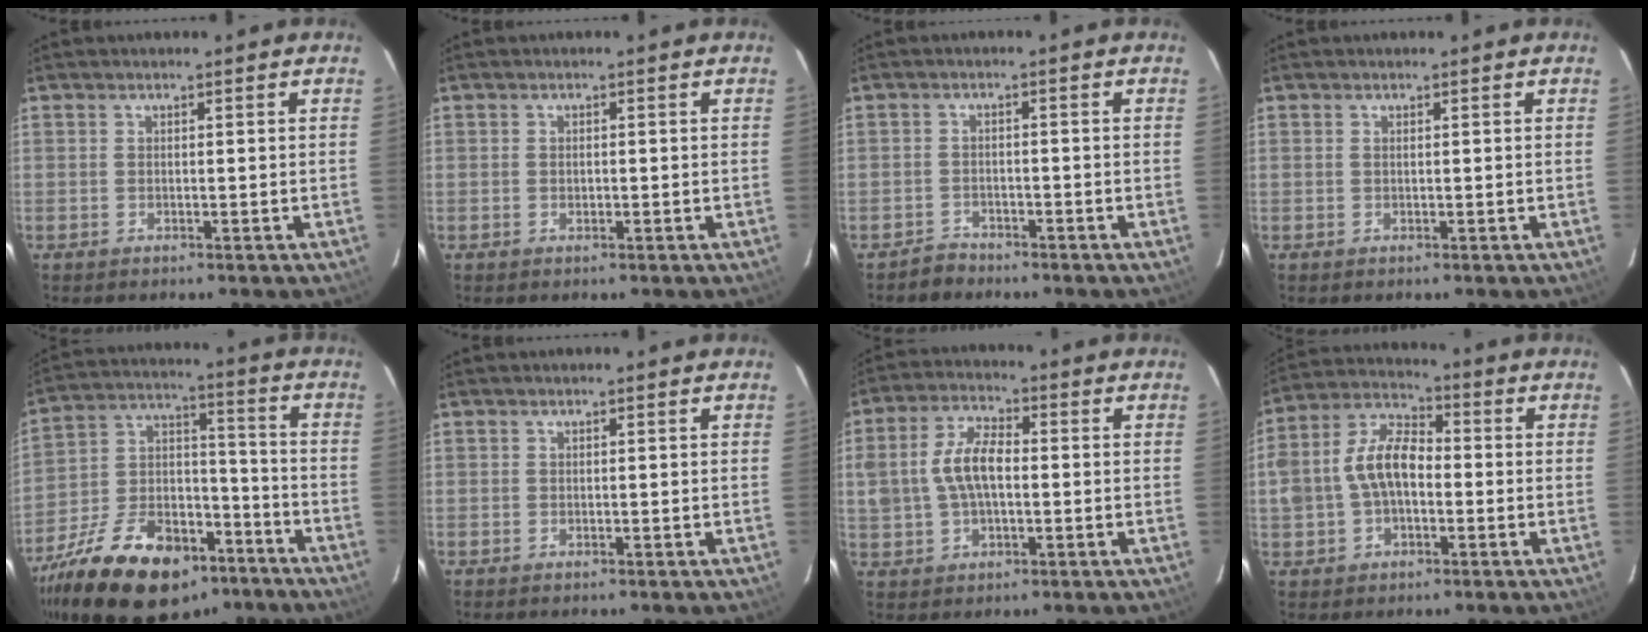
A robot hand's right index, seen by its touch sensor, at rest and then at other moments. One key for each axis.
{"total": 0.9, "fx": -0.2, "fy": 0.6, "fz": 0.6, "tx": -0.011, "ty": 0.002, "tz": -0.003}
{"total": 2.7, "fx": -2.2, "fy": 1.5, "fz": -0.3, "tx": 0.004, "ty": 0.012, "tz": -0.038}
{"total": 0.0}
{"total": 26.2, "fx": -17.0, "fy": 13.4, "fz": 14.8, "tx": -0.296, "ty": 0.007, "tz": -0.264}
{"total": 0.0}
{"total": 9.1, "fx": 0.0, "fy": 5.1, "fz": 7.5, "tx": -0.151, "ty": 0.015, "tz": 0.004}
{"total": 11.0, "fx": -1.1, "fy": 6.9, "fz": 8.5, "tx": -0.176, "ty": 0.024, "tz": -0.020}